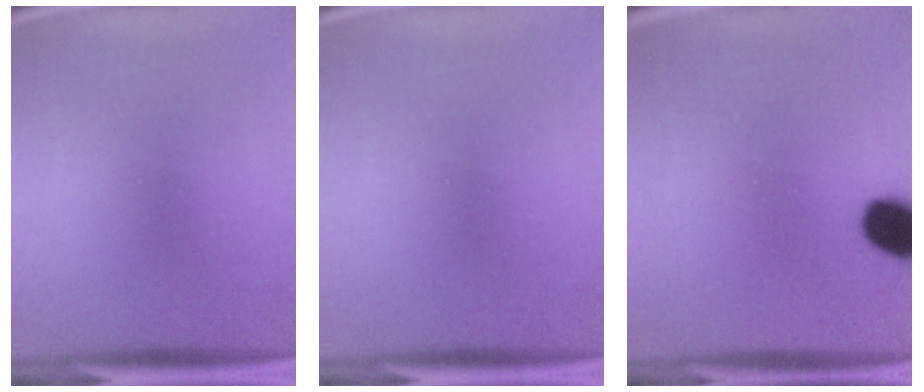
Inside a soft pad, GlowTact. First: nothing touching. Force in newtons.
{"total": 0.0}
{"total": 9.1}